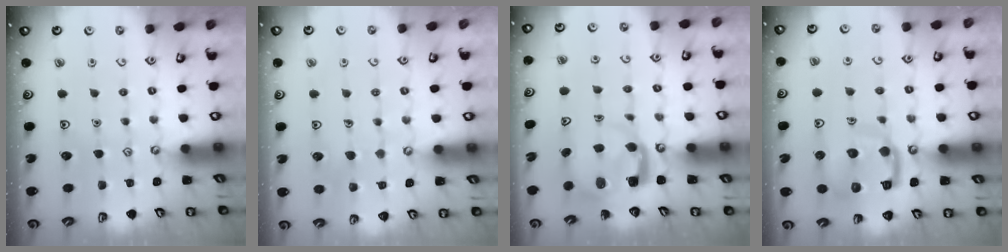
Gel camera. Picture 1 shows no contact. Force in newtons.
{"total": 4.7, "press": 4.7, "slide": 0.3}
{"total": 4.1, "press": 4.0, "slide": 0.4}
{"total": 11.8, "press": 11.7, "slide": 1.3}